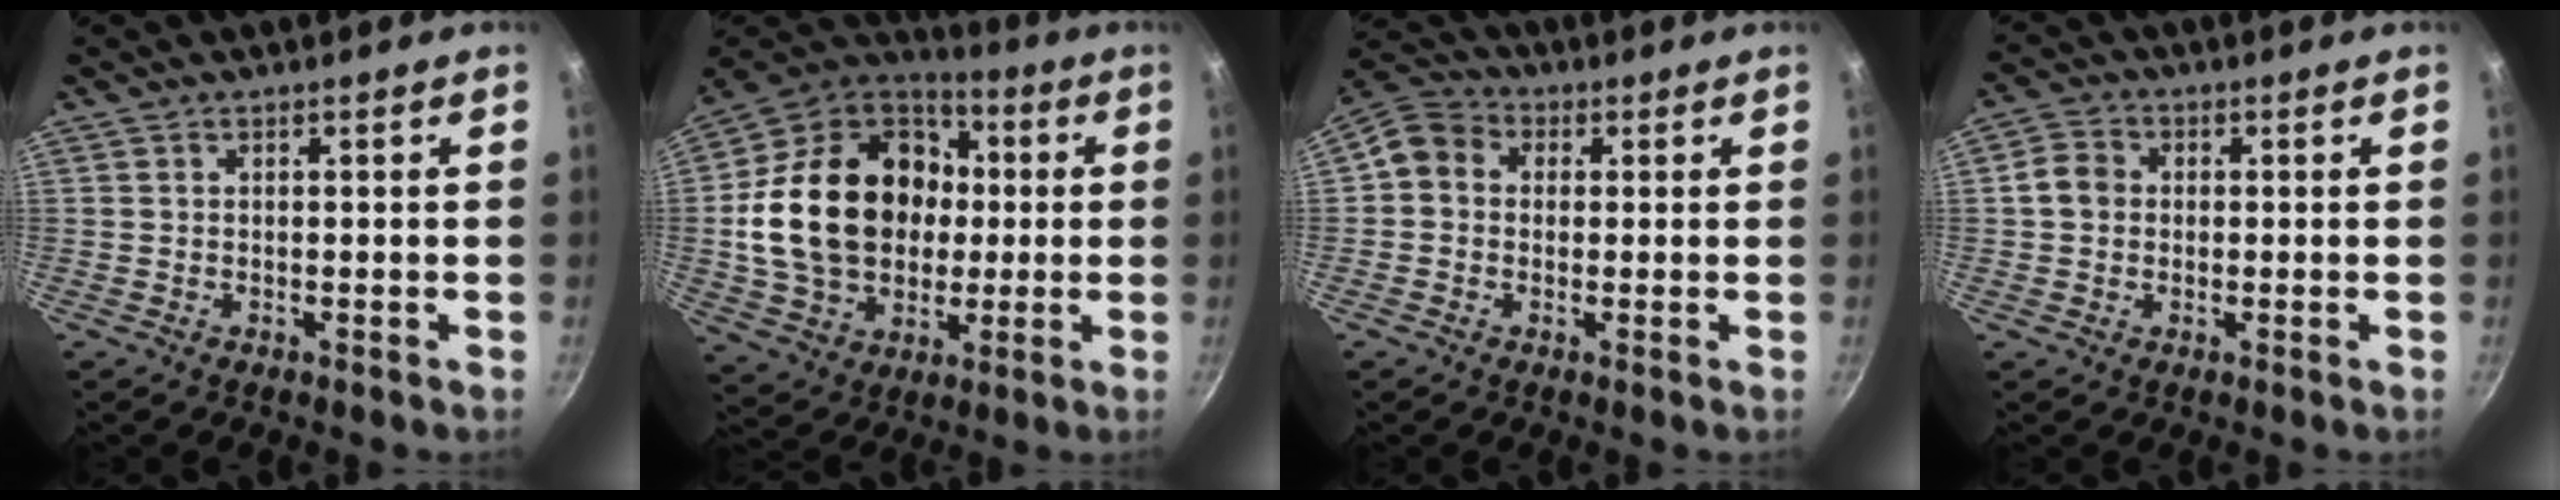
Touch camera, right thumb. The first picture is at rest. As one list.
[{"total": 26.4, "force": [0.9, 19.9, 17.4], "torque": [-0.286, 0.037, 0.023]}, {"total": 6.8, "force": [0.6, 5.9, 3.3], "torque": [-0.043, 0.016, -0.012]}, {"total": 4.7, "force": [0.2, 4.0, 2.3], "torque": [-0.029, 0.009, -0.008]}]